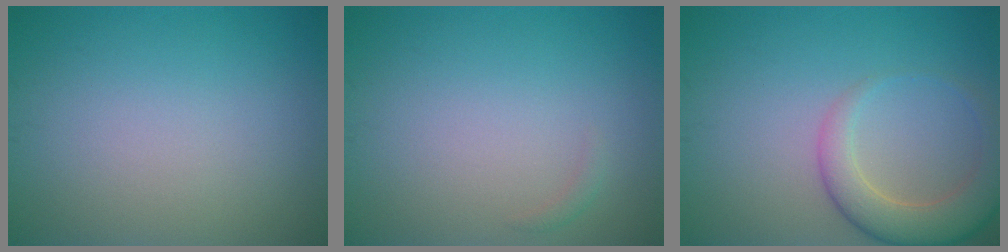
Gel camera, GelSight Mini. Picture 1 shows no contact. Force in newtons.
{"total": 0.6, "press": 0.6, "slide": 0.1}
{"total": 4.8, "press": 4.8, "slide": 0.4}